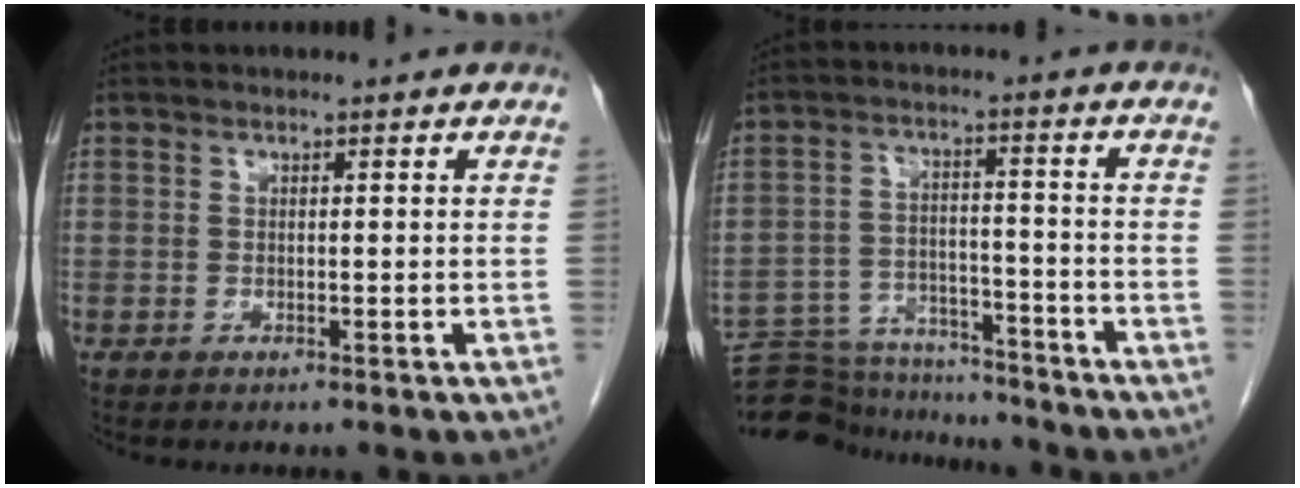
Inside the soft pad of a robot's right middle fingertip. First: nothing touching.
{"total": 14.9, "force": [-14.2, 3.5, 2.6], "torque": [-0.050, 0.023, -0.210]}